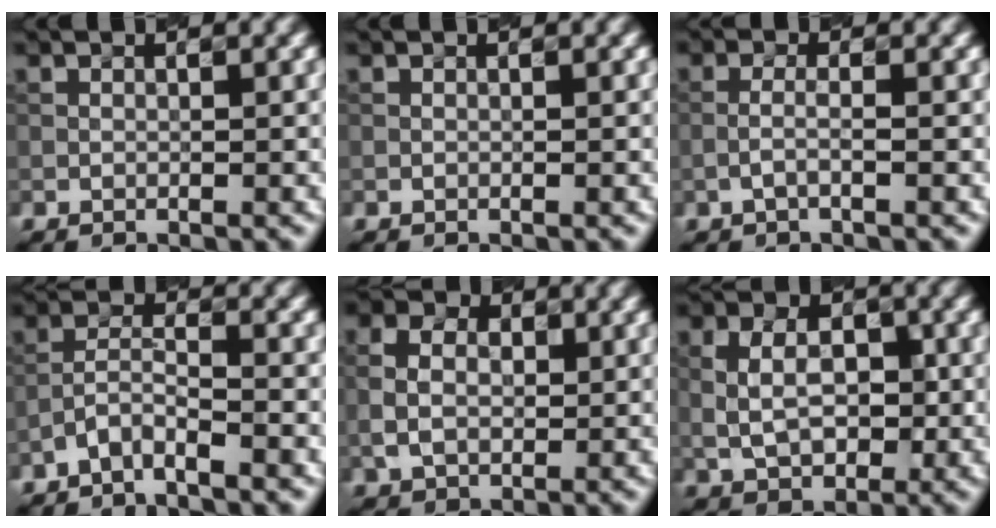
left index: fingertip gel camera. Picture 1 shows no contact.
{"total": 0.0}
{"total": 1.1, "force": [-0.6, 0.1, 0.9], "torque": [-0.024, 0.010, -0.015]}
{"total": 2.6, "force": [-2.0, 0.6, 1.5], "torque": [-0.038, 0.012, -0.043]}
{"total": 3.8, "force": [0.4, 3.1, 2.2], "torque": [-0.049, 0.007, 0.004]}
{"total": 5.2, "force": [0.5, 3.8, 3.5], "torque": [-0.051, 0.005, 0.006]}